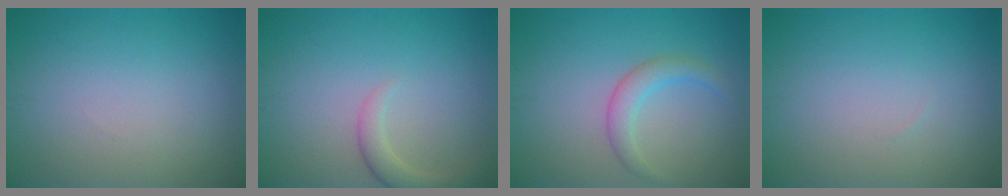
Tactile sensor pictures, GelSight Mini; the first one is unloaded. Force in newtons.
{"total": 2.3, "press": 2.3, "slide": 0.3}
{"total": 2.4, "press": 2.4, "slide": 0.1}
{"total": 0.0}